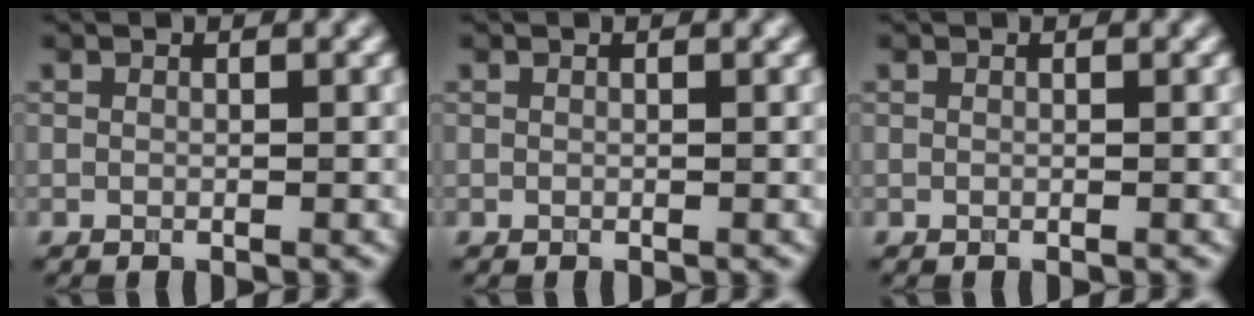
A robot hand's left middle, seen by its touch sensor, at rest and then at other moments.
{"total": 0.0}
{"total": 0.0}